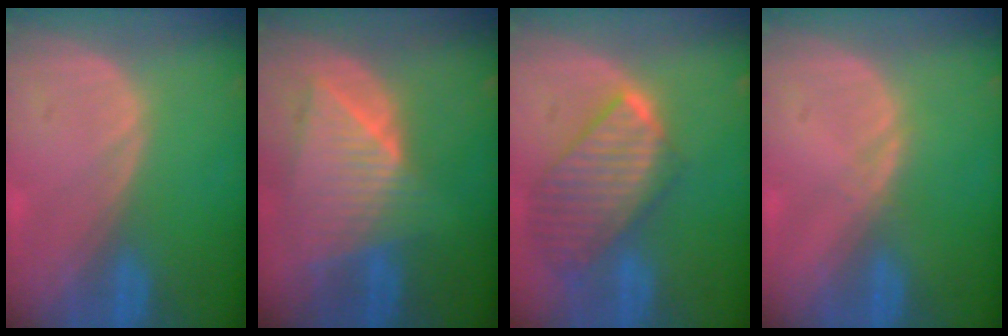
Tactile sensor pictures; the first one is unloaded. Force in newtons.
{"total": 9.0, "press": 7.9, "slide": 4.3}
{"total": 9.7, "press": 8.4, "slide": 4.9}
{"total": 0.6, "press": 0.6, "slide": 0.1}